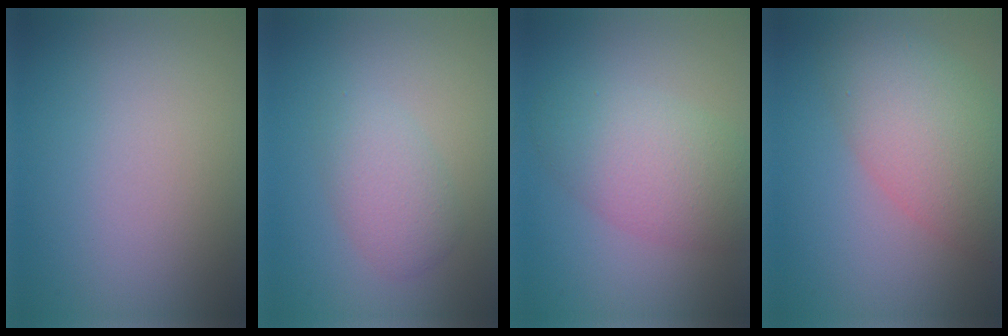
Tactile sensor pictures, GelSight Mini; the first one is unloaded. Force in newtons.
{"total": 2.7, "press": 2.7, "slide": 0.1}
{"total": 5.0, "press": 4.9, "slide": 0.2}
{"total": 7.2, "press": 7.2, "slide": 0.3}